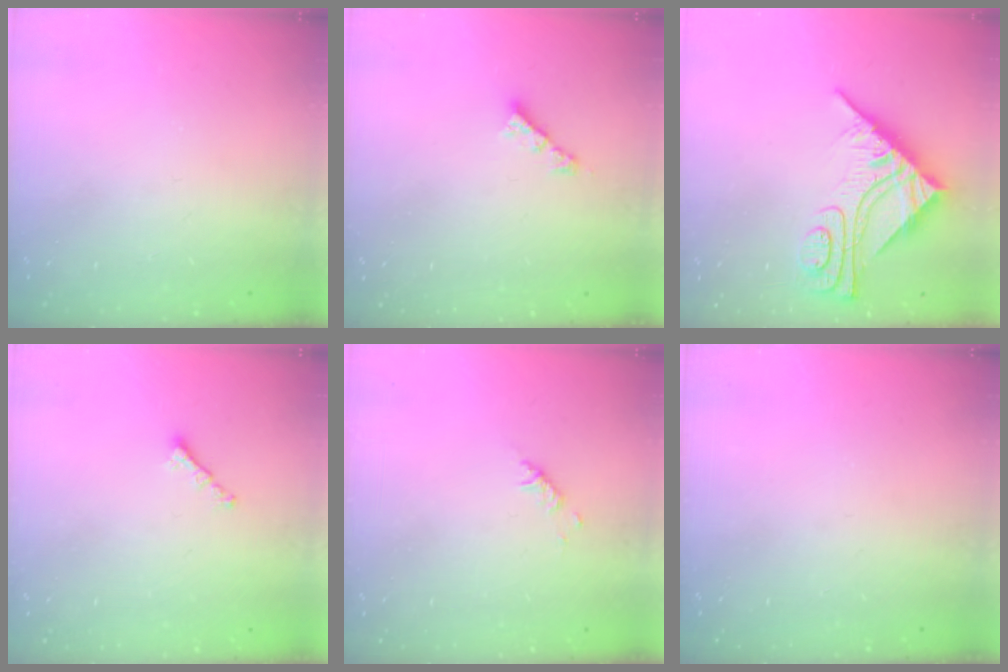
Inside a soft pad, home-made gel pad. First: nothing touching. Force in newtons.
{"total": 2.6, "press": 2.6, "slide": 0.1}
{"total": 10.6, "press": 10.5, "slide": 1.0}
{"total": 0.8, "press": 0.7, "slide": 0.4}
{"total": 2.9, "press": 2.9, "slide": 0.6}
{"total": 0.0}